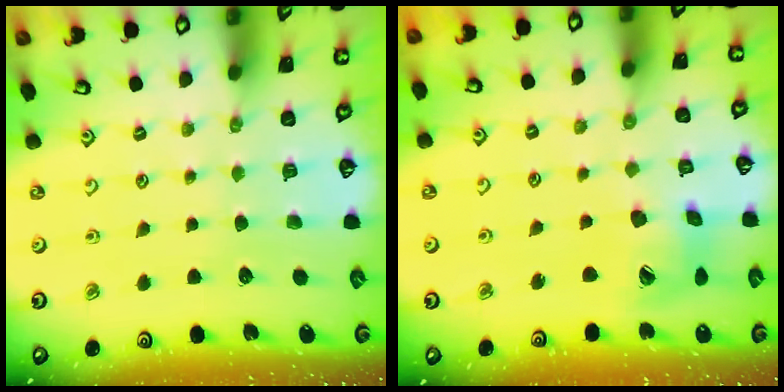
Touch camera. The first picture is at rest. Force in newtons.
{"total": 12.6, "press": 12.5, "slide": 1.6}